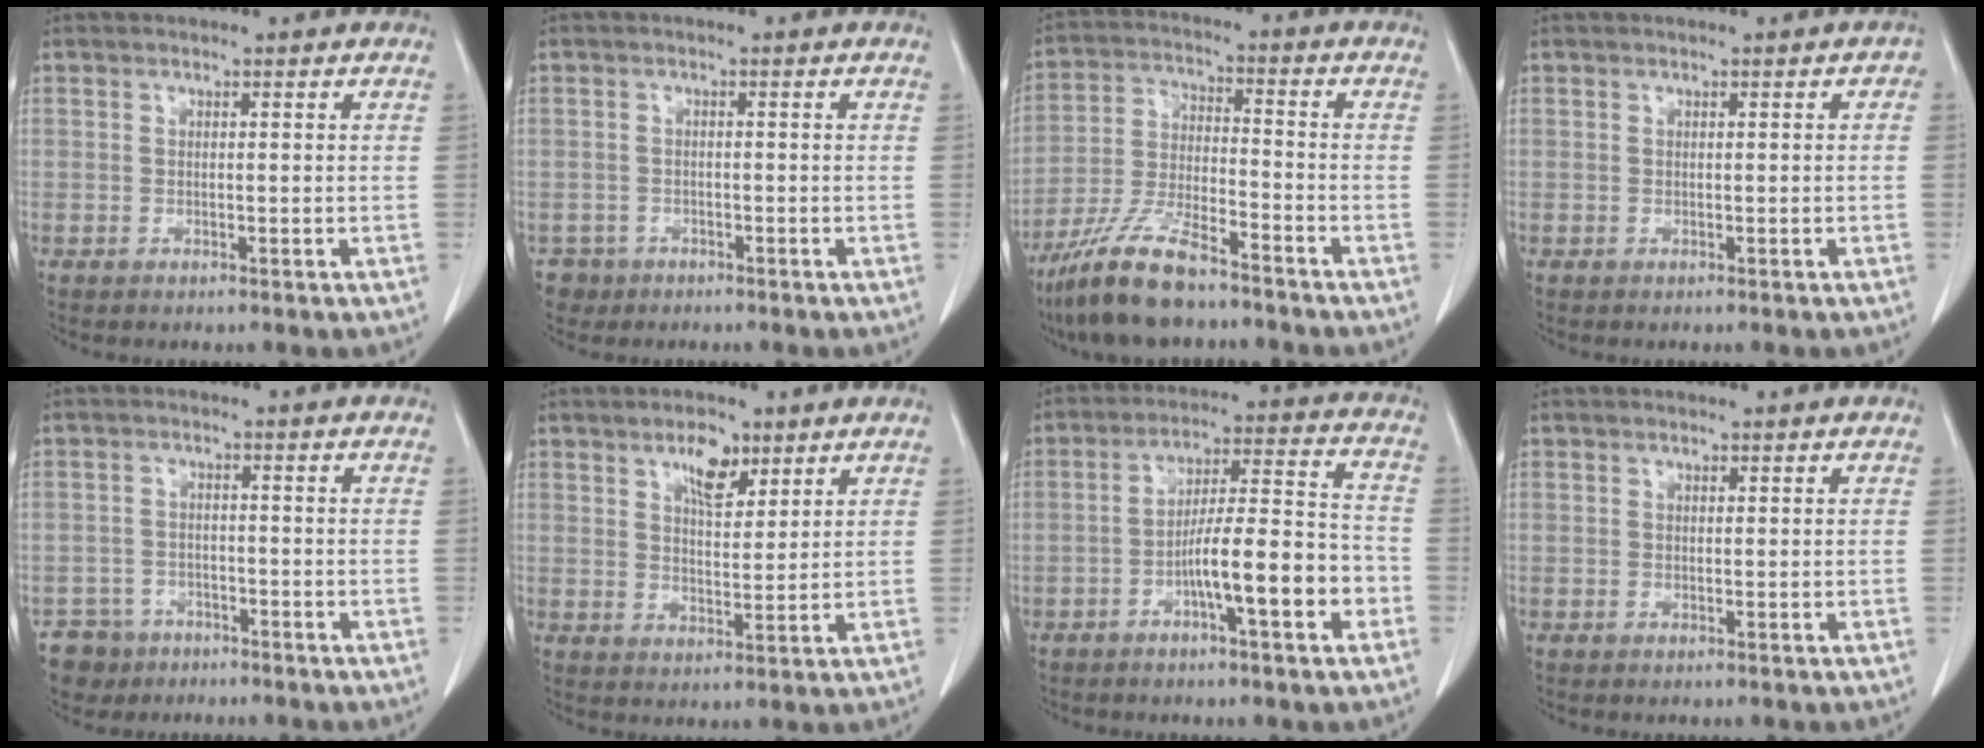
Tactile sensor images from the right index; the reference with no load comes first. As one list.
[{"total": 2.7, "force": [-1.4, 2.2, -0.5], "torque": [0.005, 0.010, -0.026]}, {"total": 11.7, "force": [-9.2, 2.1, 7.0], "torque": [-0.146, -0.022, -0.171]}, {"total": 0.6, "force": [-0.2, 0.3, 0.4], "torque": [0.001, 0.005, -0.002]}, {"total": 5.0, "force": [-3.5, 3.6, -0.5], "torque": [0.012, 0.007, -0.058]}, {"total": 5.3, "force": [3.3, 2.2, 3.6], "torque": [-0.067, 0.001, 0.058]}, {"total": 11.4, "force": [-4.5, 1.3, 10.4], "torque": [-0.170, 0.019, -0.072]}, {"total": 0.0}]